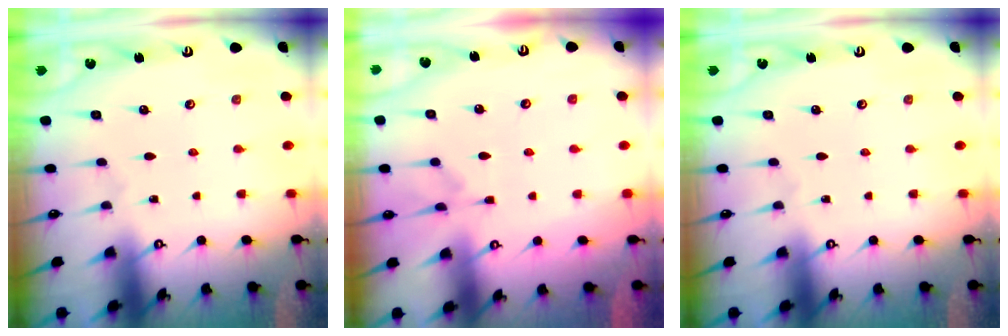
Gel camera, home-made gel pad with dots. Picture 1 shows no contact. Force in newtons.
{"total": 2.1, "press": 1.9, "slide": 1.0}
{"total": 0.0}